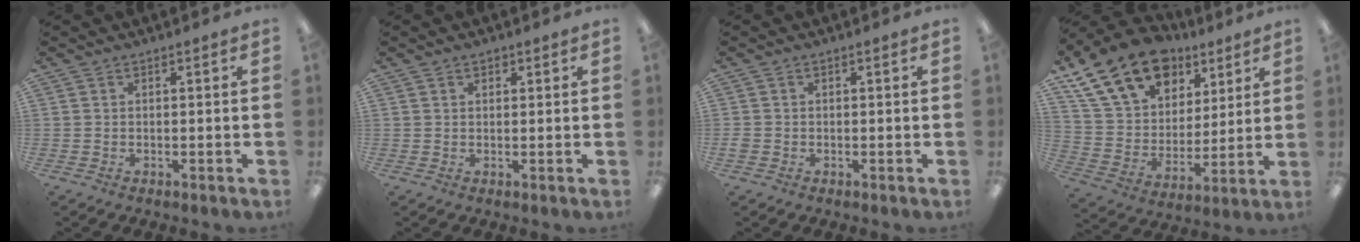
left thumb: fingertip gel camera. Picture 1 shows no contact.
{"total": 1.2, "force": [0.8, 0.8, 0.4], "torque": [-0.008, 0.003, 0.015]}
{"total": 1.2, "force": [-0.4, 1.0, 0.6], "torque": [-0.009, 0.002, -0.007]}
{"total": 19.9, "force": [12.3, 12.8, 8.9], "torque": [-0.160, -0.059, 0.229]}